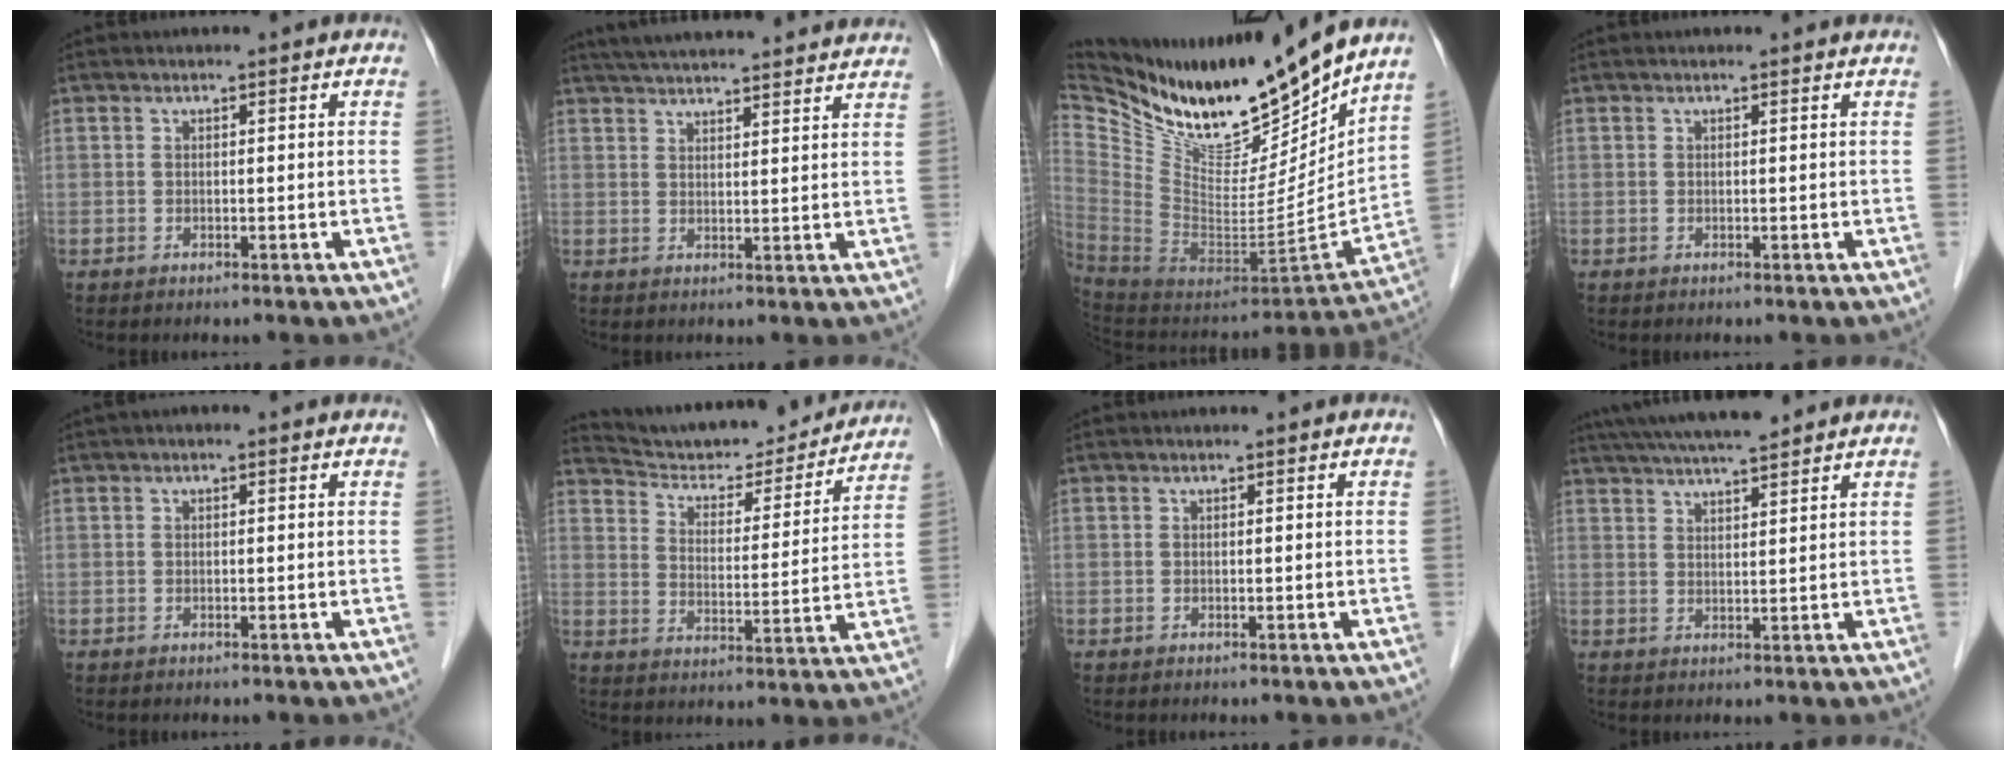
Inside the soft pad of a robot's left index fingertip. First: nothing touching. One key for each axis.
{"total": 20.2, "fx": 18.6, "fy": 2.0, "fz": 7.5, "tx": -0.116, "ty": 0.031, "tz": 0.247}
{"total": 20.5, "fx": 17.9, "fy": 4.3, "fz": 9.0, "tx": -0.170, "ty": -0.054, "tz": 0.319}
{"total": 1.9, "fx": 1.9, "fy": 0.2, "fz": 0.4, "tx": -0.011, "ty": 0.009, "tz": 0.017}
{"total": 0.7, "fx": 0.4, "fy": 0.3, "fz": 0.6, "tx": -0.015, "ty": 0.009, "tz": 0.001}
{"total": 19.3, "fx": 18.3, "fy": 3.5, "fz": 5.0, "tx": -0.070, "ty": -0.013, "tz": 0.256}
{"total": 0.0}
{"total": 10.5, "fx": 9.1, "fy": 0.8, "fz": 5.0, "tx": -0.084, "ty": 0.027, "tz": 0.141}